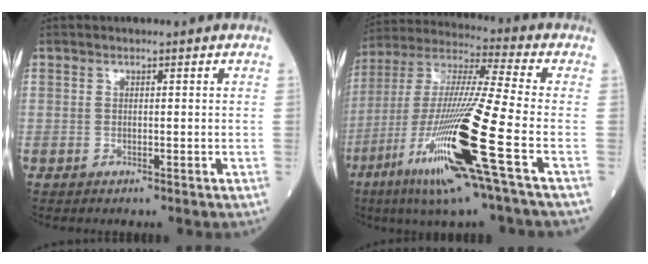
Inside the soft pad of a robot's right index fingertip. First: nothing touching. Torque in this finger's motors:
{"motor_torque": [1.30, -0.84, 1.05, 0.21]}